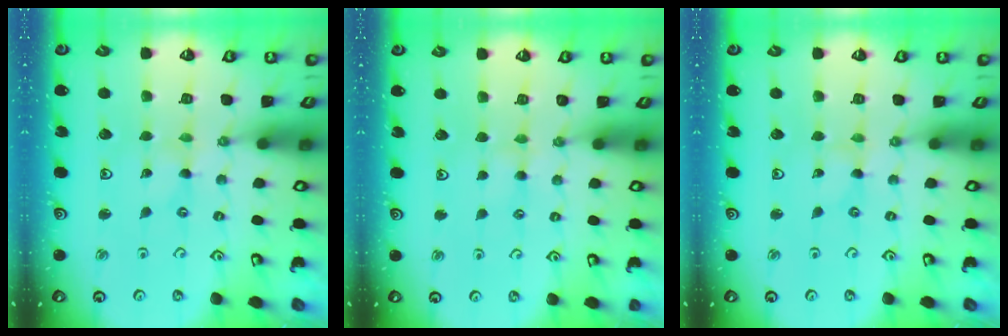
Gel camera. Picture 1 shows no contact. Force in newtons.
{"total": 2.8, "press": 2.8, "slide": 0.3}
{"total": 0.0}